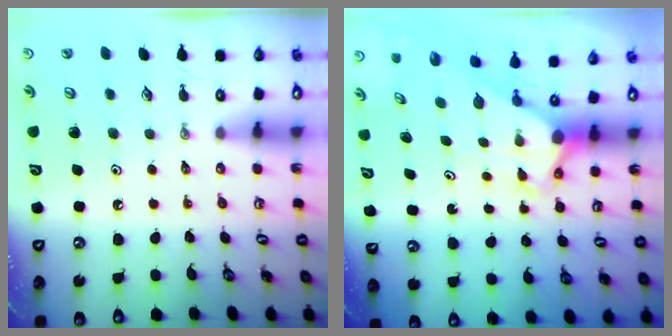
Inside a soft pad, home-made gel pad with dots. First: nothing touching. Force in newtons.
{"total": 3.2, "press": 3.2, "slide": 0.3}